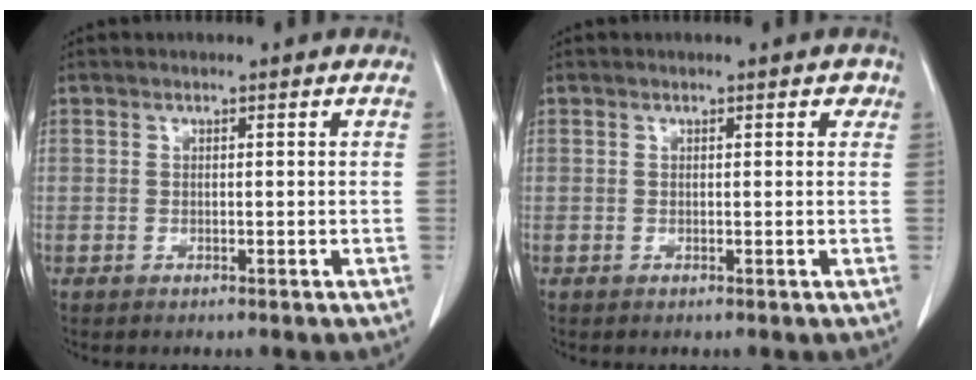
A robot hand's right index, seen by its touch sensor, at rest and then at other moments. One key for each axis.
{"total": 1.1, "fx": 0.5, "fy": 0.6, "fz": 0.7, "tx": -0.002, "ty": 0.001, "tz": 0.003}